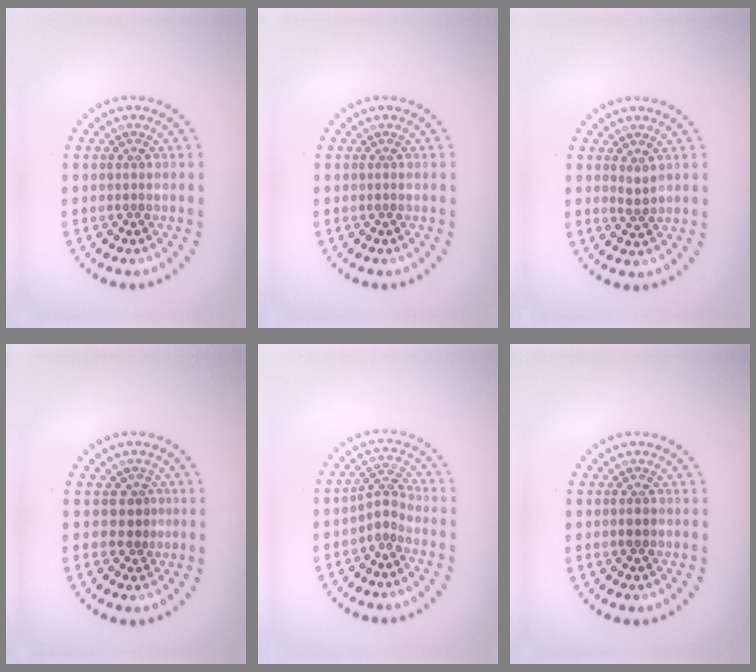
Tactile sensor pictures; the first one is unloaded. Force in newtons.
{"total": 0.0}
{"total": 1.0, "press": 0.9, "slide": 0.6}
{"total": 1.8, "press": 1.4, "slide": 1.1}
{"total": 2.1, "press": 1.4, "slide": 1.5}
{"total": 0.9, "press": 0.8, "slide": 0.3}